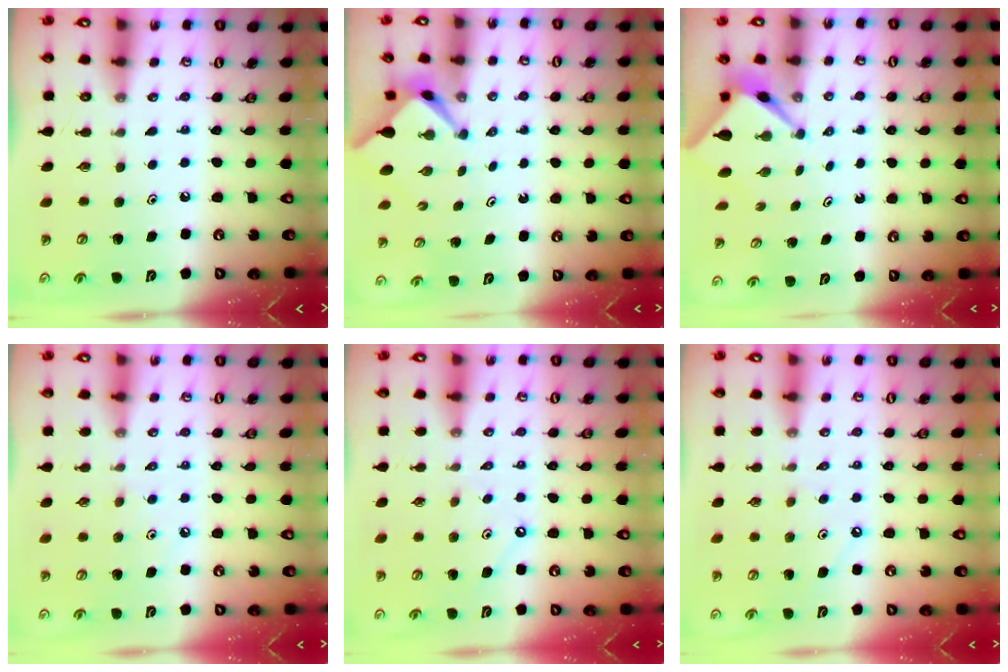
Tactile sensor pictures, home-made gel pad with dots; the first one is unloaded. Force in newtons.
{"total": 2.2, "press": 2.2, "slide": 0.2}
{"total": 2.6, "press": 2.6, "slide": 0.1}
{"total": 3.5, "press": 3.4, "slide": 0.6}
{"total": 2.6, "press": 2.6, "slide": 0.4}
{"total": 2.6, "press": 2.6, "slide": 0.4}